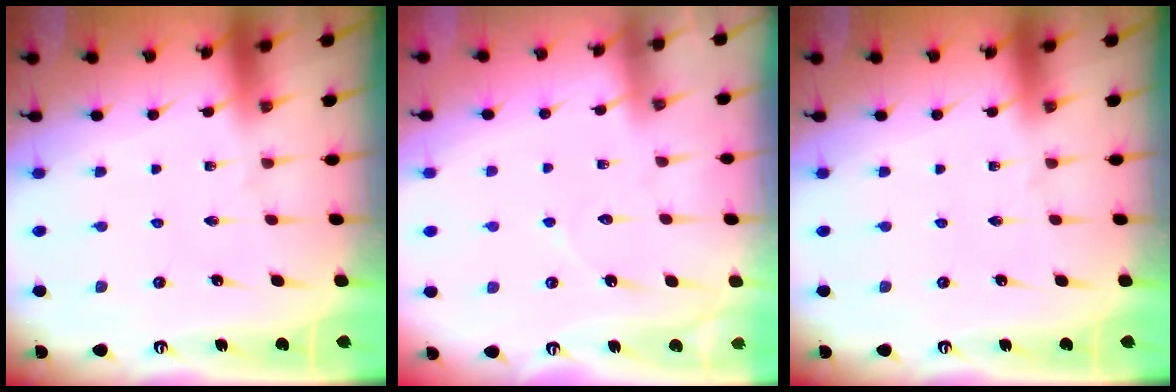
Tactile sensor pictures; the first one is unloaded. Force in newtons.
{"total": 3.8, "press": 3.8, "slide": 0.3}
{"total": 0.0}